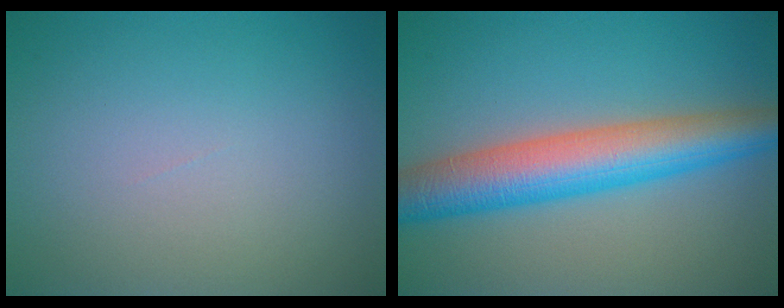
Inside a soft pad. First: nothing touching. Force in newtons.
{"total": 7.9, "press": 7.9, "slide": 0.4}